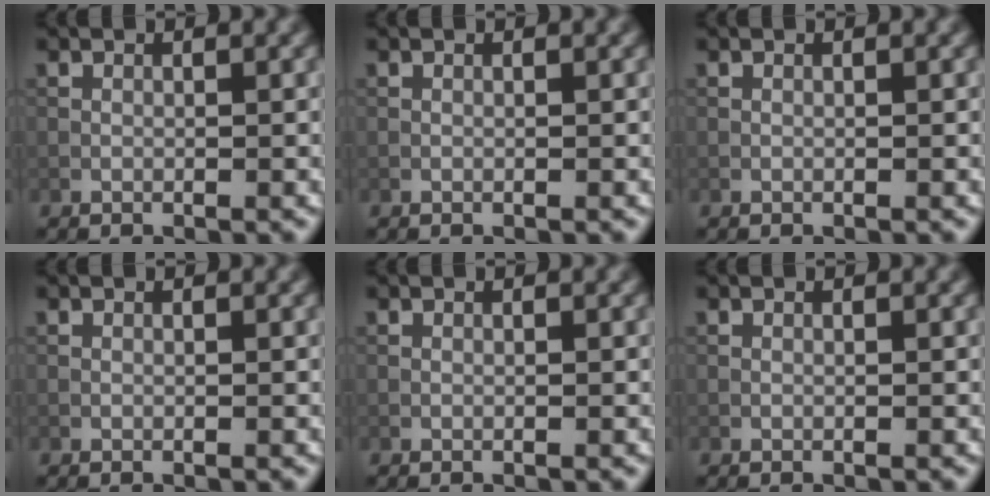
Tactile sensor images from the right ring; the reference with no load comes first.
{"total": 0.0}
{"total": 0.0}
{"total": 0.0}
{"total": 0.0}
{"total": 0.0}